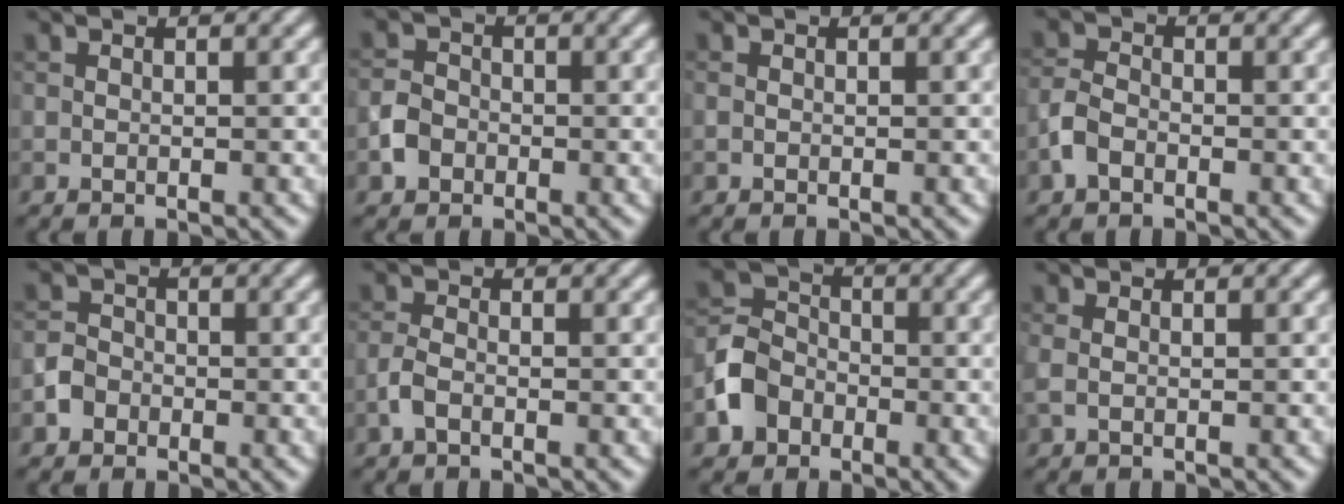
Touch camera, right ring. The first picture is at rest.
{"total": 2.3, "force": [-1.0, 1.9, 0.9], "torque": [-0.012, 0.003, -0.025]}
{"total": 0.0}
{"total": 2.3, "force": [-1.3, 1.4, 1.3], "torque": [-0.028, 0.005, -0.033]}
{"total": 2.1, "force": [-1.0, 1.7, 0.6], "torque": [-0.005, 0.005, -0.025]}
{"total": 1.7, "force": [-0.9, 0.8, 1.3], "torque": [-0.028, 0.002, -0.023]}
{"total": 4.6, "force": [-2.2, 3.6, 1.7], "torque": [-0.038, 0.004, -0.051]}
{"total": 0.8, "force": [0.0, 0.3, 0.7], "torque": [-0.019, -0.001, -0.001]}